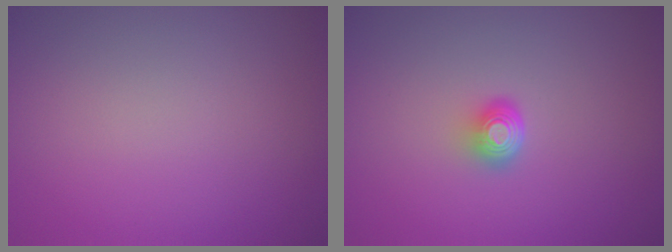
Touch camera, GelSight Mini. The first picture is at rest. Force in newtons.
{"total": 2.1, "press": 1.4, "slide": 1.6}